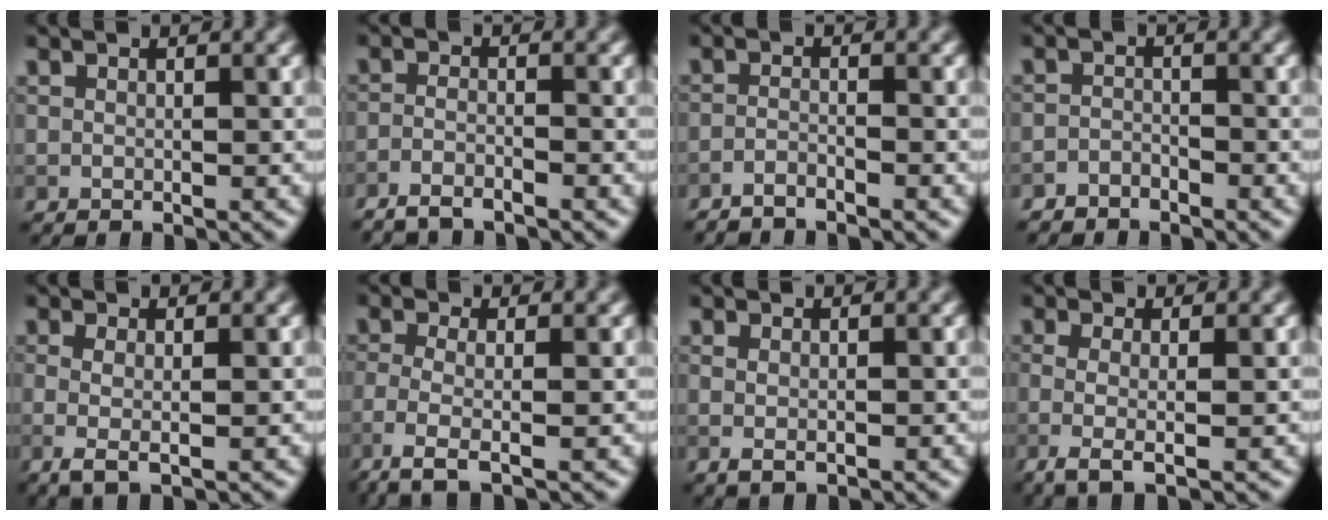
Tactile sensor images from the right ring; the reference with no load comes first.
{"total": 2.4, "force": [-2.1, 0.4, 1.2], "torque": [-0.022, -0.001, -0.049]}
{"total": 1.6, "force": [-1.4, 0.2, 0.7], "torque": [-0.012, -0.001, -0.036]}
{"total": 1.6, "force": [-1.4, 0.6, 0.1], "torque": [0.000, 0.003, -0.031]}
{"total": 2.3, "force": [-0.2, 0.7, 2.2], "torque": [-0.038, -0.003, -0.004]}
{"total": 3.9, "force": [-1.7, 1.1, 3.3], "torque": [-0.065, -0.006, -0.045]}
{"total": 1.3, "force": [0.0, 0.7, 1.1], "torque": [-0.022, -0.003, 0.003]}
{"total": 3.1, "force": [-0.5, 1.0, 2.9], "torque": [-0.051, -0.008, -0.013]}